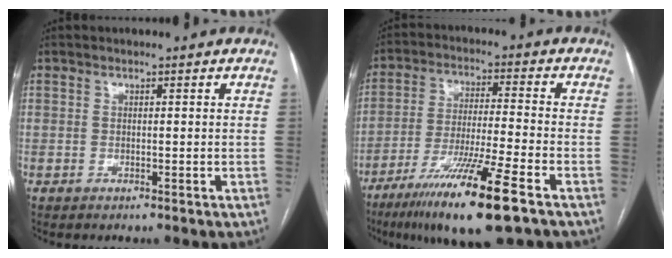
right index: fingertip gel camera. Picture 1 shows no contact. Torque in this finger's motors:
{"motor_torque": [0.97, -0.77, 0.85, 0.21]}